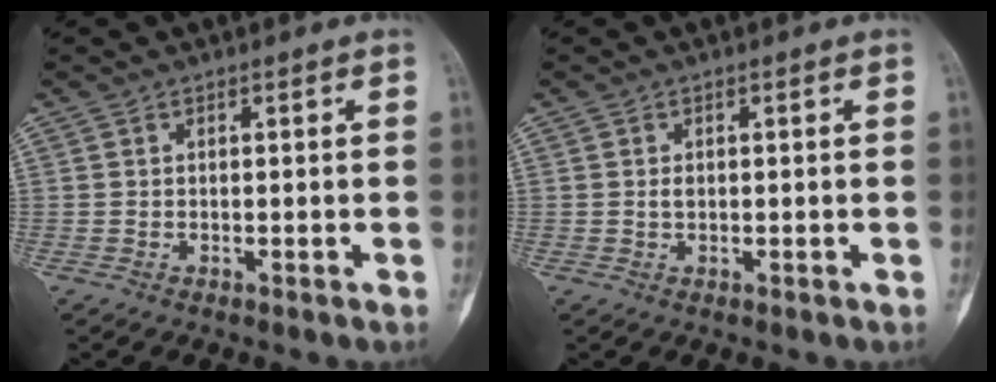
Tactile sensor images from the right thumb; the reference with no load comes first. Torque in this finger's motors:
{"motor_torque": [0.04, 0.13, 0.24, 0.05, 0.03]}